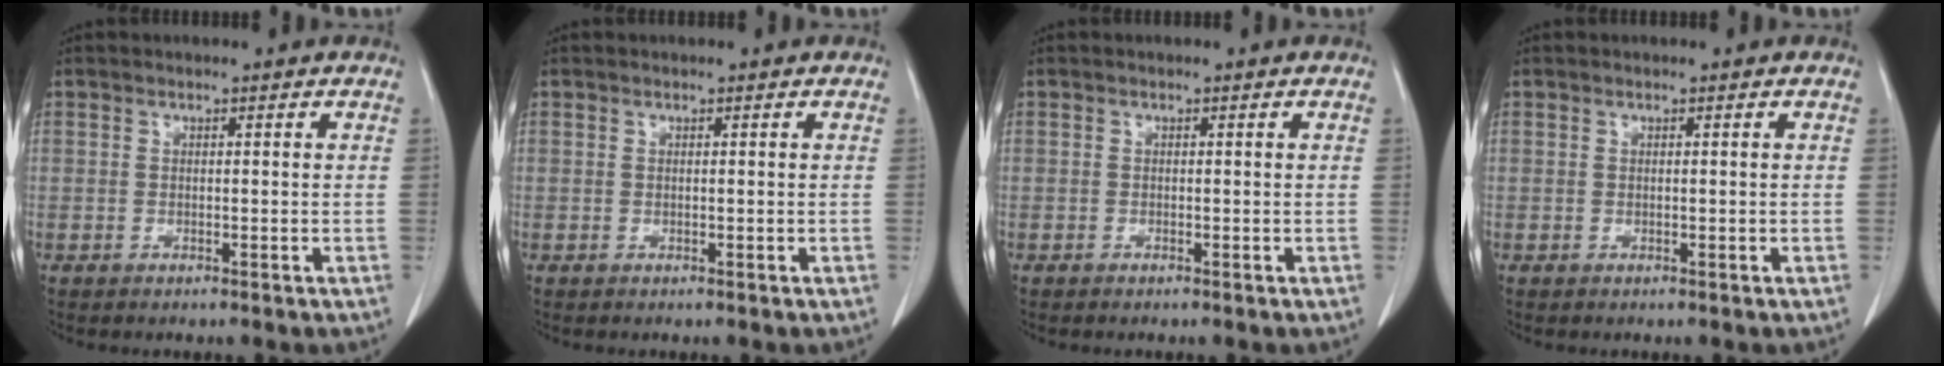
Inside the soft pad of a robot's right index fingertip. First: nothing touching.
{"total": 0.0}
{"total": 0.0}
{"total": 0.0}